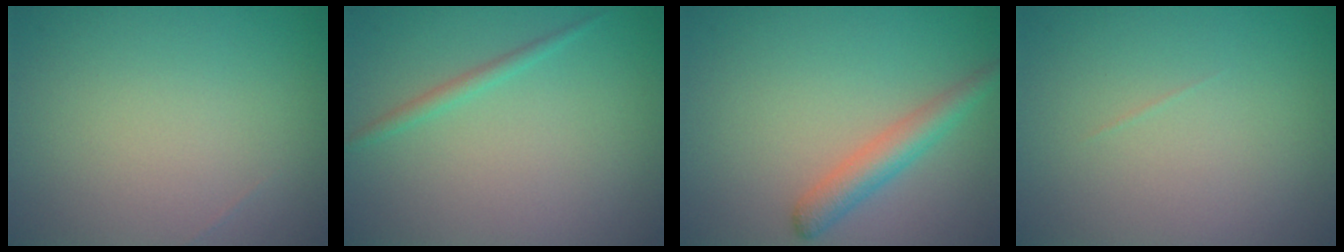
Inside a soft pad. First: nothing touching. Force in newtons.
{"total": 1.1, "press": 1.1, "slide": 0.1}
{"total": 2.8, "press": 2.8, "slide": 0.1}
{"total": 0.0}